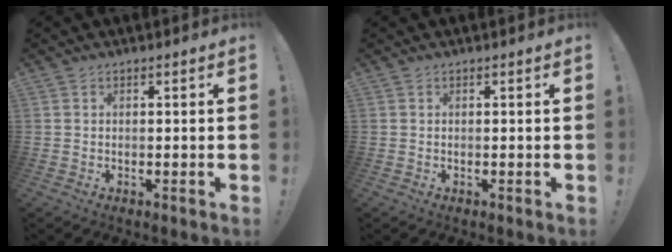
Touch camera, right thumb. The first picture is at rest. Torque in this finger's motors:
{"motor_torque": [0.00, 0.00, 0.00, 0.00, 0.00]}